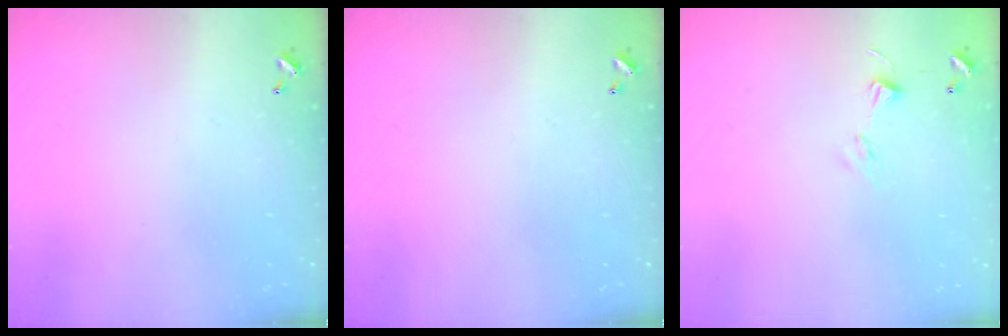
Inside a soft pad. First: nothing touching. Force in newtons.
{"total": 0.0}
{"total": 5.0, "press": 5.0, "slide": 0.6}